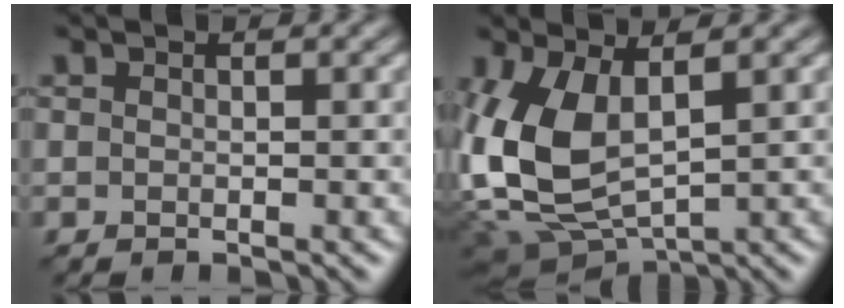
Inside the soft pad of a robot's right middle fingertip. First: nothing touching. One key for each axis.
{"total": 8.5, "fx": 0.8, "fy": 4.4, "fz": 7.2, "tx": -0.182, "ty": -0.005, "tz": 0.023}